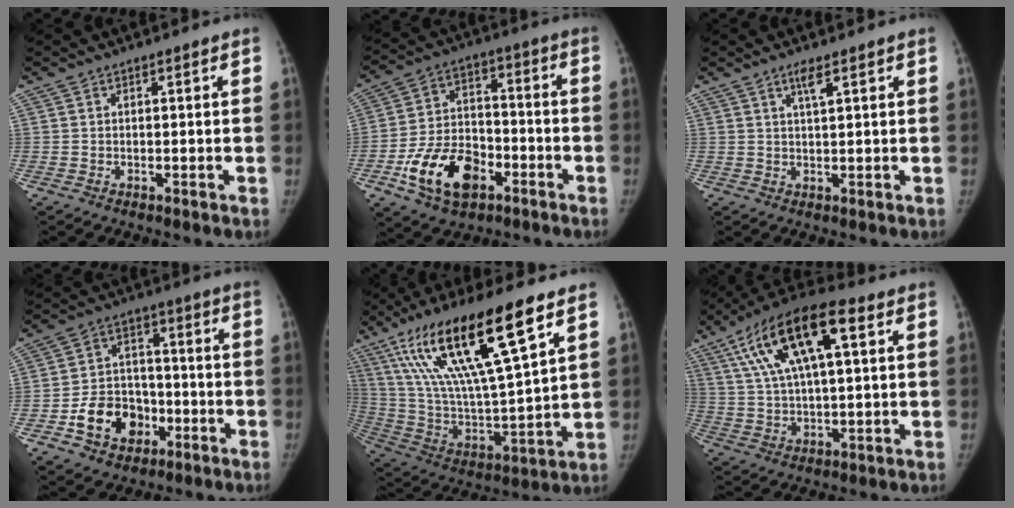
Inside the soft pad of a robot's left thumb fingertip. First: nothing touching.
{"total": 15.5, "force": [-7.0, 9.8, 9.7], "torque": [-0.148, 0.037, -0.120]}
{"total": 2.5, "force": [1.5, 0.3, 2.0], "torque": [-0.037, -0.002, 0.029]}
{"total": 12.4, "force": [-4.9, 9.7, 6.1], "torque": [-0.063, 0.040, -0.079]}
{"total": 26.4, "force": [13.7, 5.6, 21.9], "torque": [-0.417, -0.025, 0.253]}
{"total": 18.9, "force": [7.4, 7.0, 15.9], "torque": [-0.285, 0.011, 0.126]}